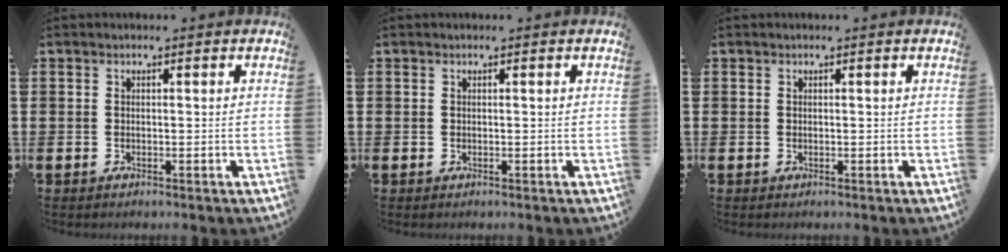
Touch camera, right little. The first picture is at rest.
{"total": 0.0}
{"total": 0.0}